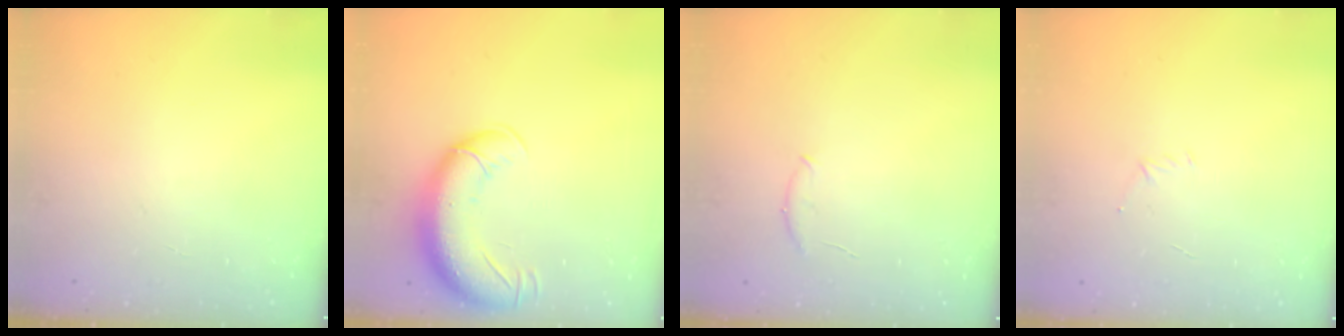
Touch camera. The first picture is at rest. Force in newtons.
{"total": 15.0, "press": 14.6, "slide": 3.6}
{"total": 6.1, "press": 6.0, "slide": 1.1}
{"total": 2.9, "press": 2.8, "slide": 0.8}